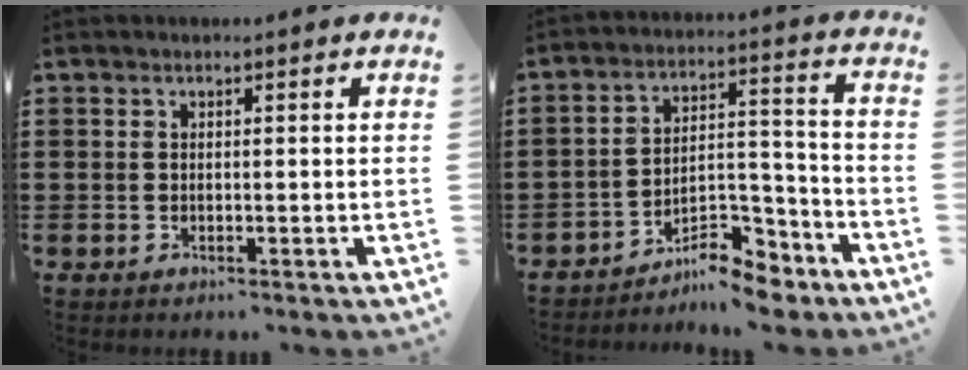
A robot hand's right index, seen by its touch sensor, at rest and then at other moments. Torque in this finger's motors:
{"motor_torque": [0.48, -0.25, 0.09, 0.03]}